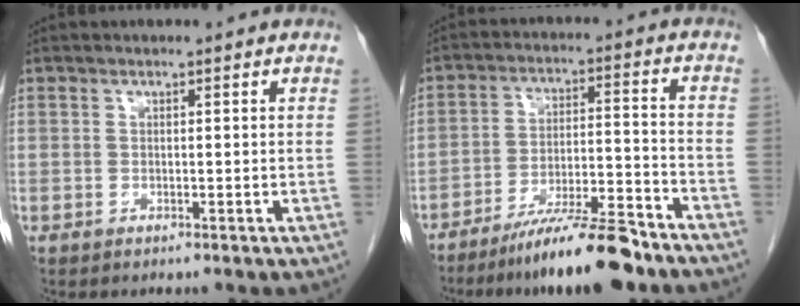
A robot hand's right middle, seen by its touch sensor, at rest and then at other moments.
{"total": 12.0, "force": [-9.8, 0.8, 6.9], "torque": [-0.107, -0.006, -0.165]}